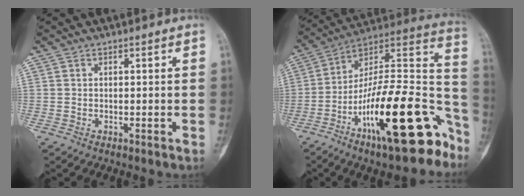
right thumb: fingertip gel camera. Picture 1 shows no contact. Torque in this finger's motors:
{"motor_torque": [3.23, 1.78, 2.08, -0.69, 0.62]}